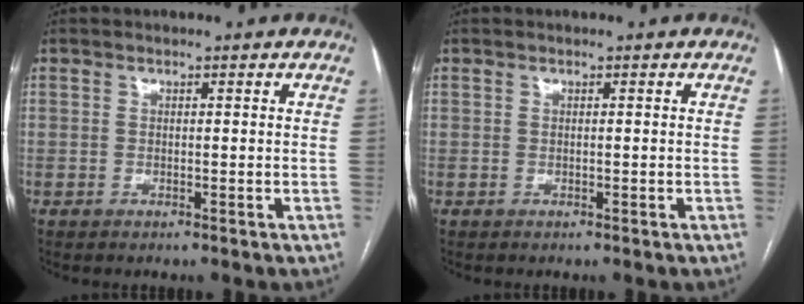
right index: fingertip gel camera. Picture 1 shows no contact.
{"total": 0.0}